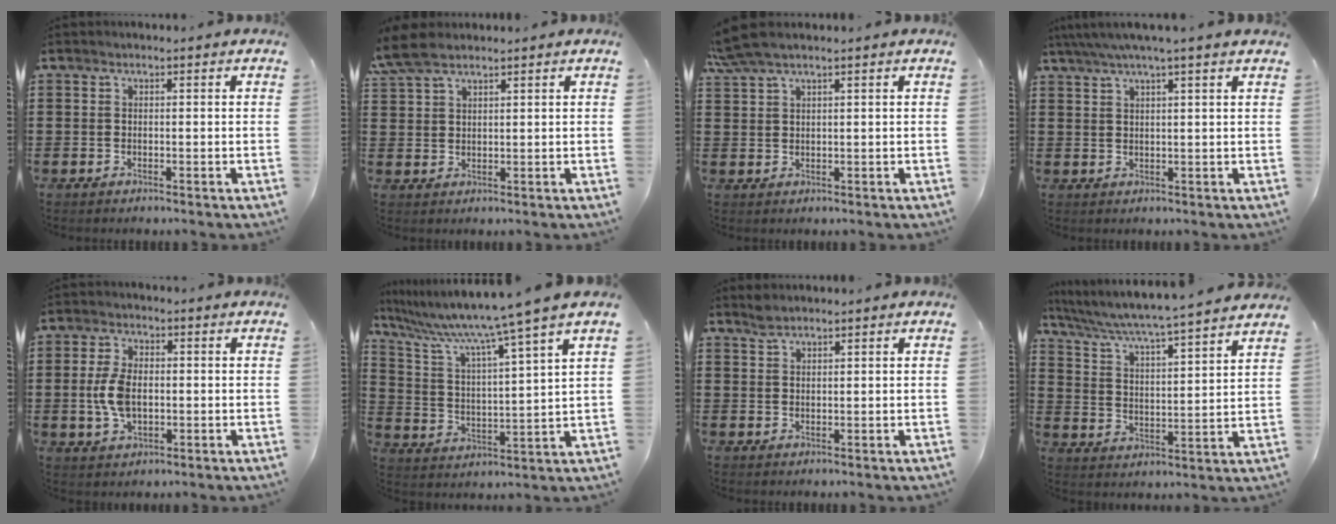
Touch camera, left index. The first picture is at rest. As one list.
[{"total": 5.2, "force": [3.9, 1.8, 3.0], "torque": [-0.075, 0.002, 0.071]}, {"total": 4.0, "force": [2.8, 0.5, 2.8], "torque": [-0.061, 0.005, 0.052]}, {"total": 3.2, "force": [2.4, -0.3, 2.1], "torque": [-0.047, 0.001, 0.042]}, {"total": 6.1, "force": [0.0, 3.4, 5.1], "torque": [-0.125, -0.001, -0.008]}, {"total": 8.7, "force": [7.1, -1.1, 4.9], "torque": [-0.127, -0.052, 0.108]}, {"total": 1.8, "force": [1.6, 0.4, 0.7], "torque": [-0.016, 0.001, 0.030]}, {"total": 4.7, "force": [4.3, -0.8, 1.7], "torque": [-0.056, -0.041, 0.063]}]